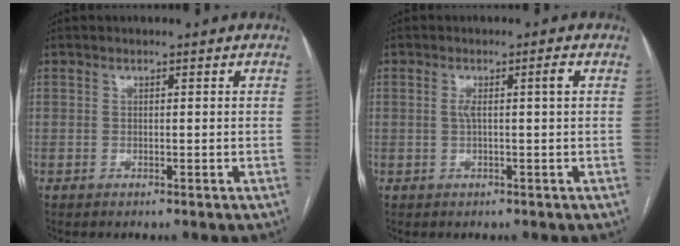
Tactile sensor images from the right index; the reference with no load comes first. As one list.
[{"total": 2.6, "force": [0.4, -0.1, 2.6], "torque": [-0.047, 0.007, 0.009]}]